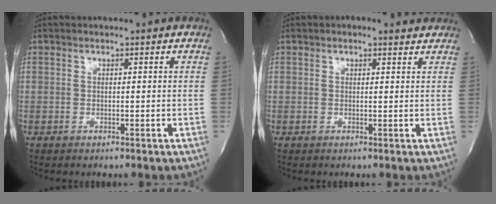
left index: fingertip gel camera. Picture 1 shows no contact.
{"total": 1.4, "force": [0.8, 0.8, 0.7], "torque": [-0.015, 0.004, 0.003]}